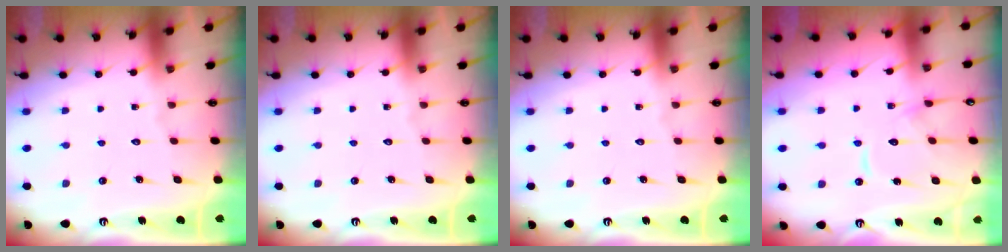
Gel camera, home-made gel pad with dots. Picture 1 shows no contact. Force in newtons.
{"total": 0.0}
{"total": 0.0}
{"total": 10.6, "press": 10.6, "slide": 0.5}